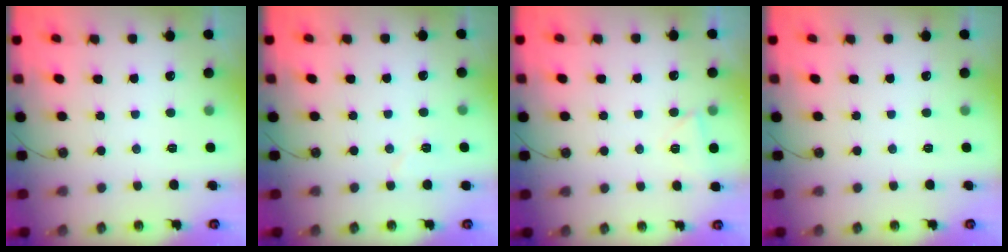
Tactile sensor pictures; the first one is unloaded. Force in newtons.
{"total": 4.3, "press": 3.8, "slide": 1.9}
{"total": 3.1, "press": 2.9, "slide": 1.1}
{"total": 0.0}